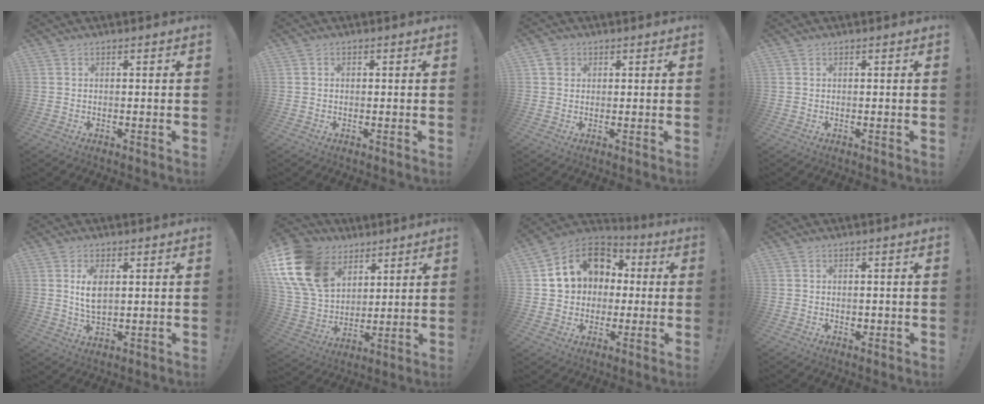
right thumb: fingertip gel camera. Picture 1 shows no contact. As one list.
[{"total": 0.6, "force": [-0.2, 0.5, 0.2], "torque": [-0.010, 0.005, -0.002]}, {"total": 2.9, "force": [1.4, 2.4, 0.9], "torque": [-0.009, -0.003, 0.024]}, {"total": 0.0}, {"total": 6.2, "force": [1.7, 3.1, 5.1], "torque": [-0.094, -0.009, 0.023]}, {"total": 20.2, "force": [9.3, 14.3, 10.9], "torque": [-0.218, -0.040, 0.188]}, {"total": 15.0, "force": [3.9, 12.8, 6.9], "torque": [-0.095, -0.006, 0.087]}, {"total": 0.9, "force": [-0.1, 0.8, 0.4], "torque": [0.003, -0.001, -0.004]}]